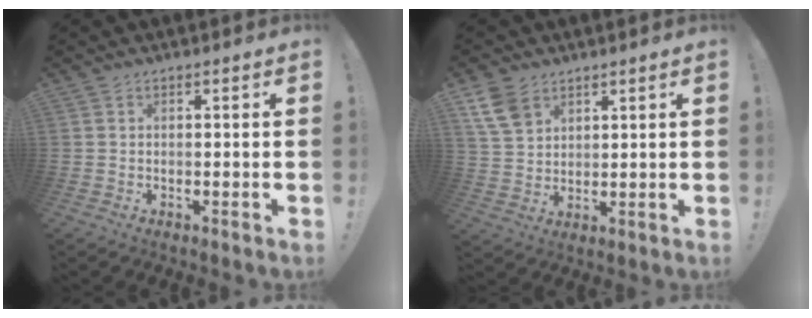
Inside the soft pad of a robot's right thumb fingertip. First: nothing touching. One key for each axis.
{"total": 9.1, "fx": 5.5, "fy": 6.1, "fz": 4.1, "tx": -0.079, "ty": -0.025, "tz": 0.110}